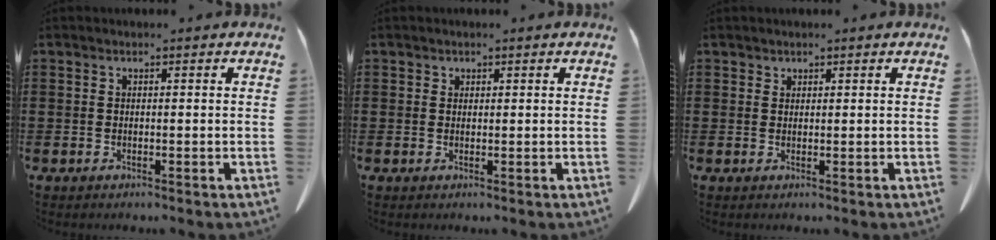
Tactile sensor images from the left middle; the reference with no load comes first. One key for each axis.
{"total": 0.8, "fx": 0.6, "fy": 0.5, "fz": 0.0, "tx": -0.003, "ty": 0.000, "tz": 0.012}
{"total": 0.9, "fx": 0.8, "fy": 0.4, "fz": 0.0, "tx": -0.004, "ty": -0.002, "tz": 0.017}